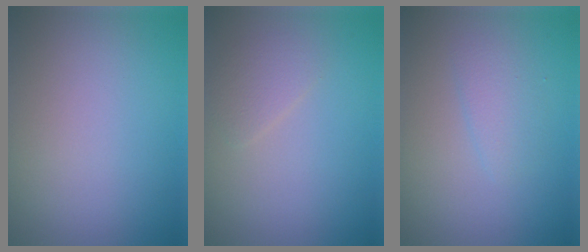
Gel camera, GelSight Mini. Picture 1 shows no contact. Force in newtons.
{"total": 1.5, "press": 1.5, "slide": 0.1}
{"total": 1.6, "press": 1.6, "slide": 0.0}